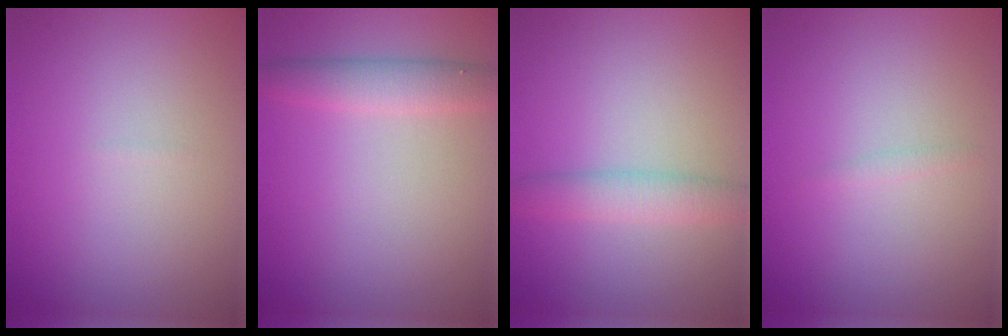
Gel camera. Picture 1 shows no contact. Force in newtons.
{"total": 2.8, "press": 2.8, "slide": 0.1}
{"total": 2.5, "press": 2.5, "slide": 0.1}
{"total": 0.6, "press": 0.6, "slide": 0.1}